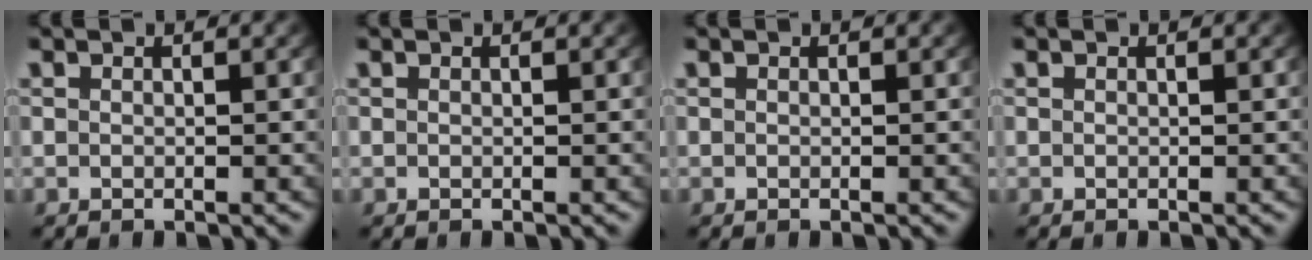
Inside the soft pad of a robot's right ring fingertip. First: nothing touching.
{"total": 0.0}
{"total": 0.0}
{"total": 0.0}